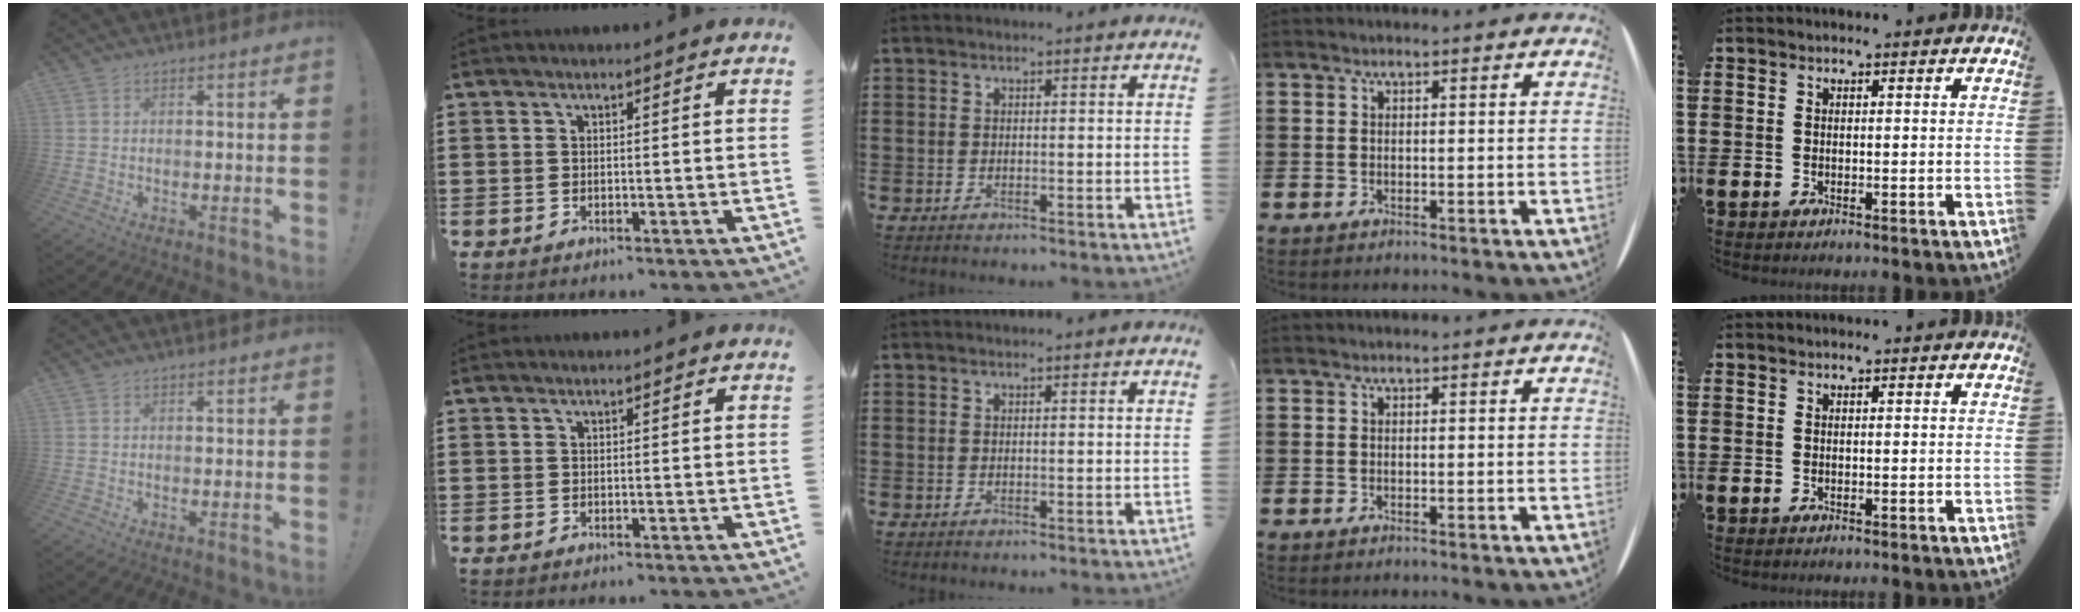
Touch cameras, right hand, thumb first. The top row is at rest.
{}